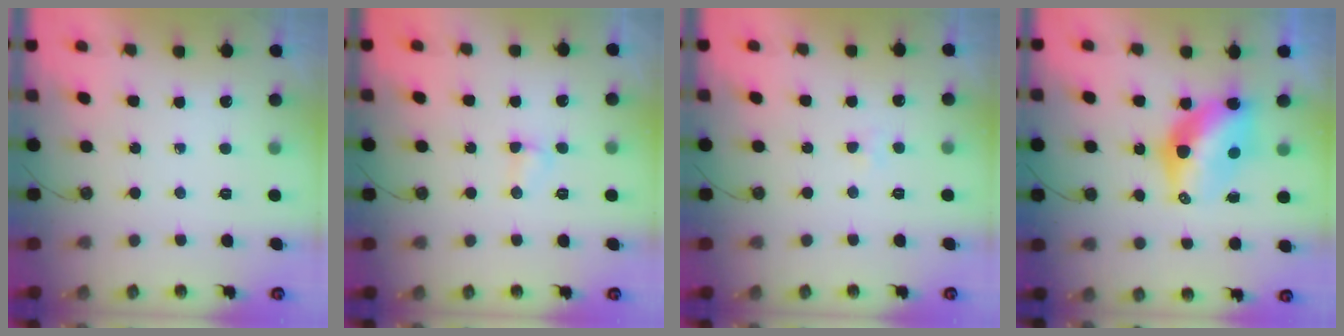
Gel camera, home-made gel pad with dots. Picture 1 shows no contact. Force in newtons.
{"total": 2.5, "press": 2.5, "slide": 0.5}
{"total": 1.9, "press": 1.8, "slide": 0.4}
{"total": 11.5, "press": 11.5, "slide": 1.1}